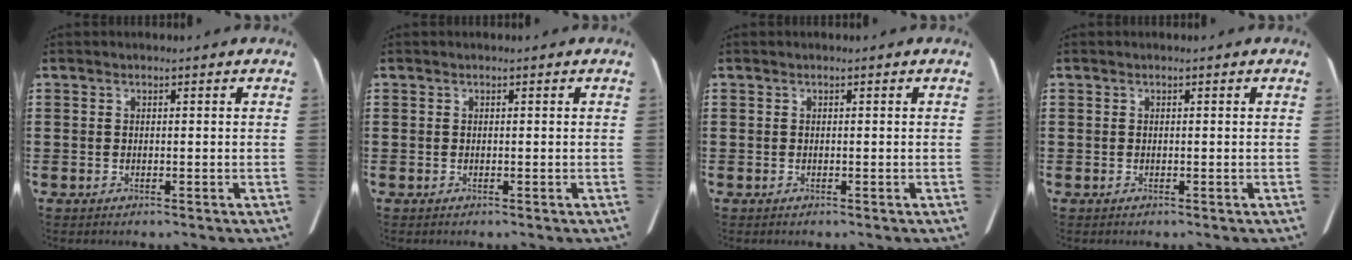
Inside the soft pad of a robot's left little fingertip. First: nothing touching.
{"total": 0.0}
{"total": 0.0}
{"total": 0.0}